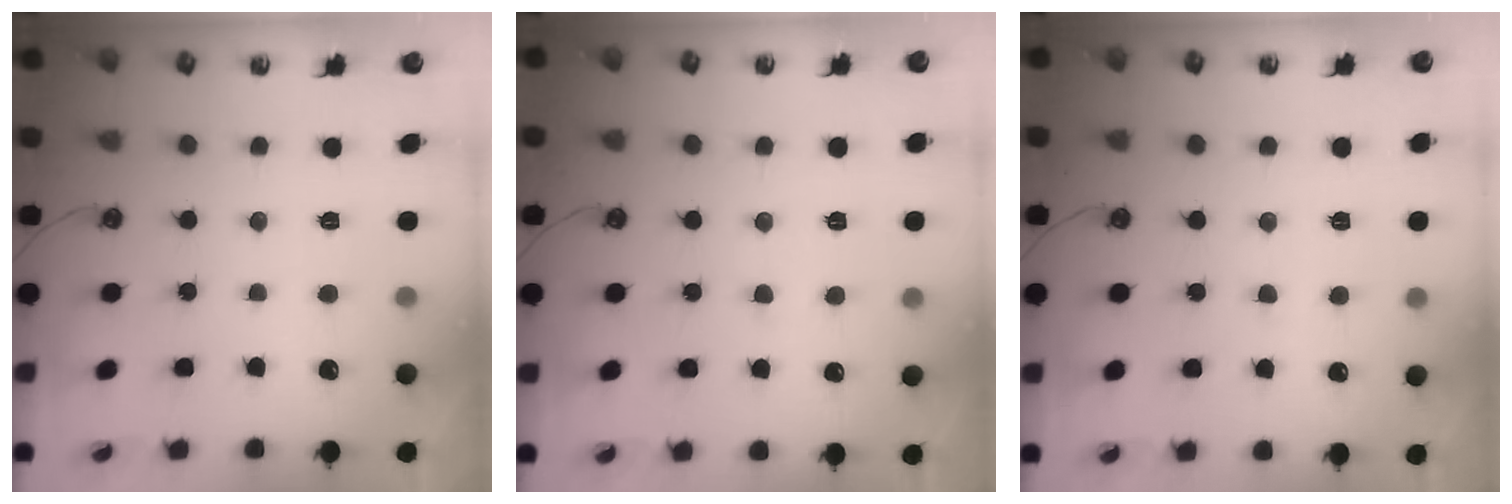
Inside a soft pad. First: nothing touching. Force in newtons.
{"total": 3.1, "press": 3.1, "slide": 0.4}
{"total": 3.6, "press": 3.5, "slide": 0.4}